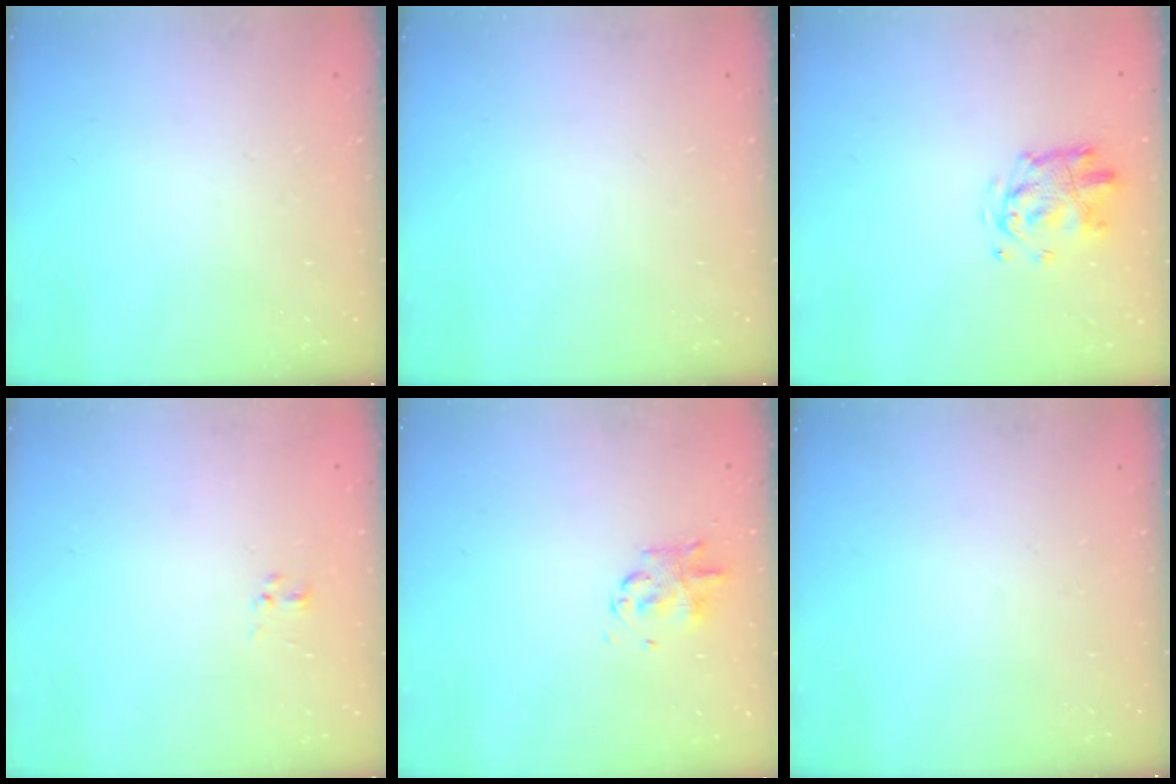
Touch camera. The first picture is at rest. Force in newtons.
{"total": 0.0}
{"total": 3.5, "press": 3.5, "slide": 0.6}
{"total": 1.4, "press": 1.3, "slide": 0.7}
{"total": 2.9, "press": 2.9, "slide": 0.7}
{"total": 0.0}